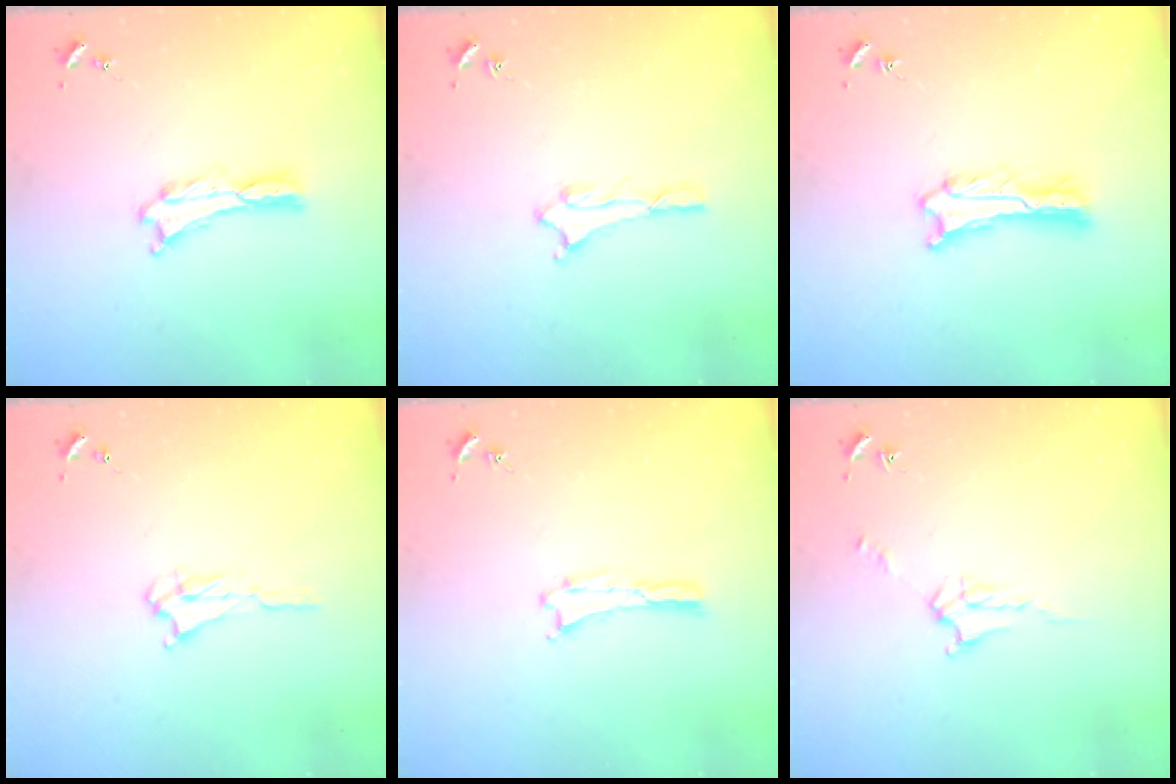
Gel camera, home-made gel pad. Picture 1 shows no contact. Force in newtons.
{"total": 1.5, "press": 1.5, "slide": 0.1}
{"total": 1.8, "press": 1.8, "slide": 0.2}
{"total": 2.5, "press": 2.5, "slide": 0.3}
{"total": 0.0}
{"total": 3.5, "press": 3.5, "slide": 0.3}